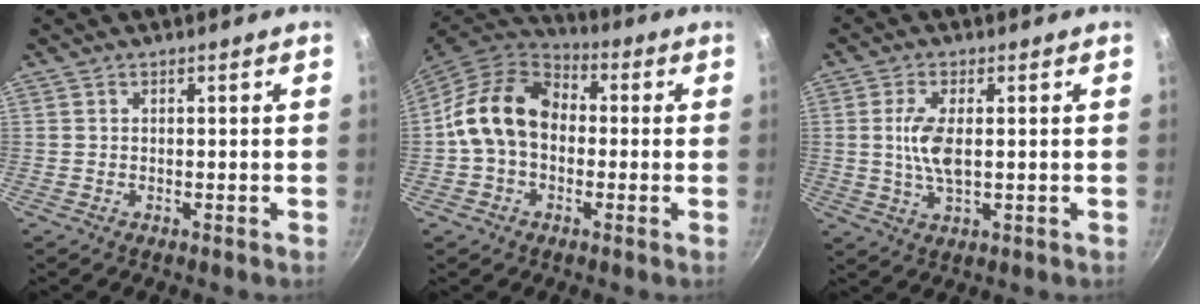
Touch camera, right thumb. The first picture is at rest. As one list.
[{"total": 14.5, "force": [-0.7, 10.7, 9.8], "torque": [-0.168, 0.036, -0.025]}, {"total": 6.4, "force": [0.5, 2.7, 5.8], "torque": [-0.126, -0.007, 0.012]}]